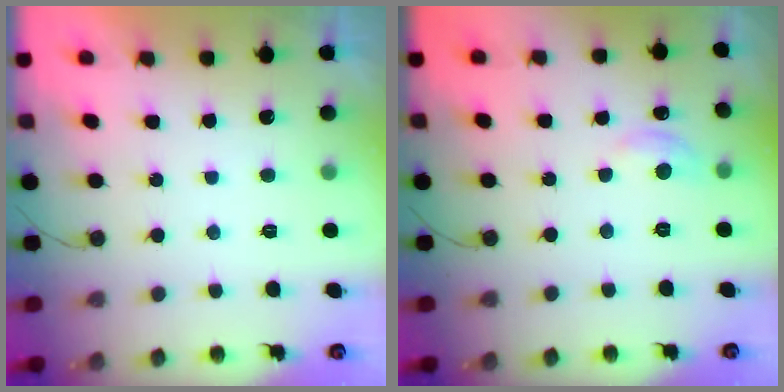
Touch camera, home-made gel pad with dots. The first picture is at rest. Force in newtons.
{"total": 6.2, "press": 6.2, "slide": 0.5}